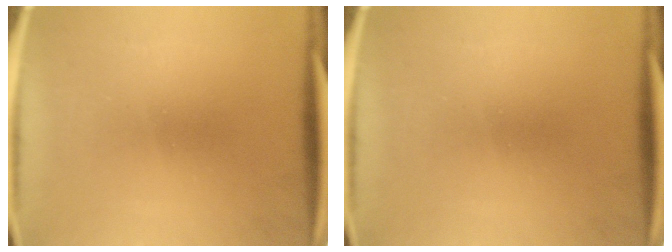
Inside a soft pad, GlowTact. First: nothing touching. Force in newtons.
{"total": 0.0}